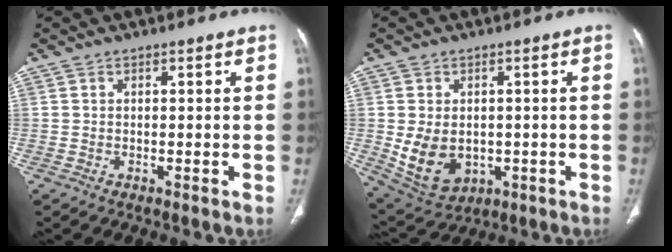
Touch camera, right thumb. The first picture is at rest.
{"total": 9.9, "force": [-1.3, 7.3, 6.6], "torque": [-0.101, -0.002, 0.006]}